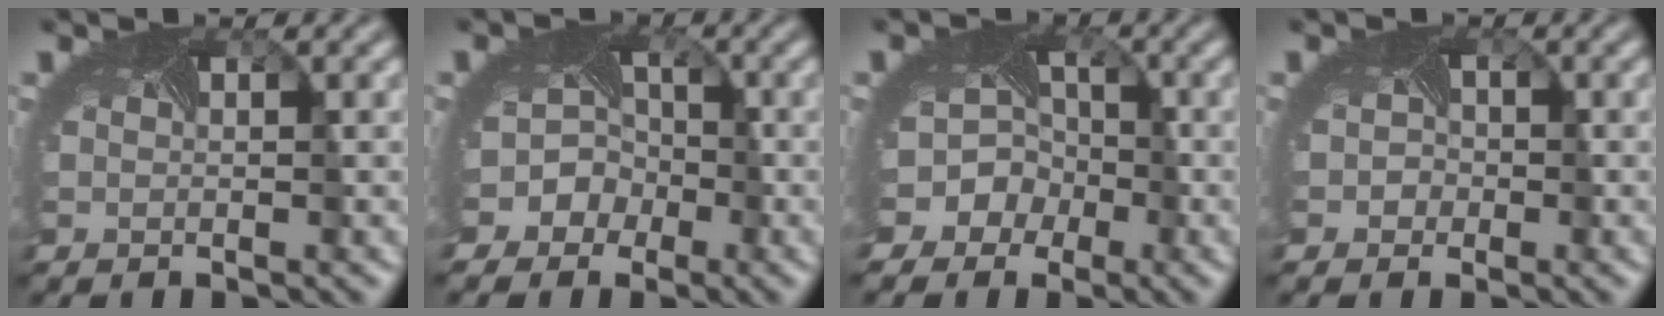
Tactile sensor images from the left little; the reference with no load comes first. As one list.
[{"total": 7.0, "force": [-3.2, 6.0, 1.6], "torque": [-0.018, 0.003, -0.074]}, {"total": 9.1, "force": [-3.7, 7.8, 2.7], "torque": [-0.049, 0.007, -0.084]}, {"total": 2.0, "force": [-0.6, 1.8, 0.6], "torque": [0.012, 0.001, -0.011]}]